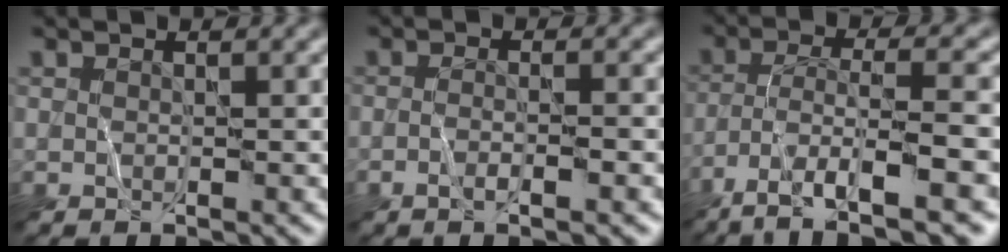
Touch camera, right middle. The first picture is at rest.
{"total": 2.8, "force": [-1.0, 0.9, 2.5], "torque": [-0.018, 0.006, -0.022]}
{"total": 8.5, "force": [-5.2, 2.0, 6.4], "torque": [-0.108, 0.001, -0.089]}